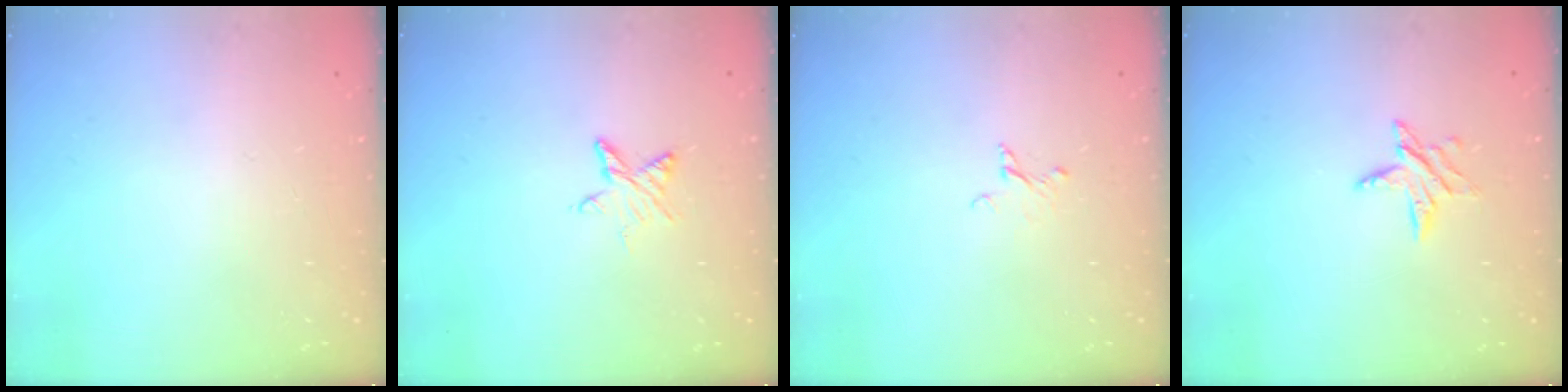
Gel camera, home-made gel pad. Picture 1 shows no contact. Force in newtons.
{"total": 3.9, "press": 3.9, "slide": 0.5}
{"total": 2.2, "press": 2.2, "slide": 0.1}
{"total": 6.7, "press": 6.6, "slide": 0.7}